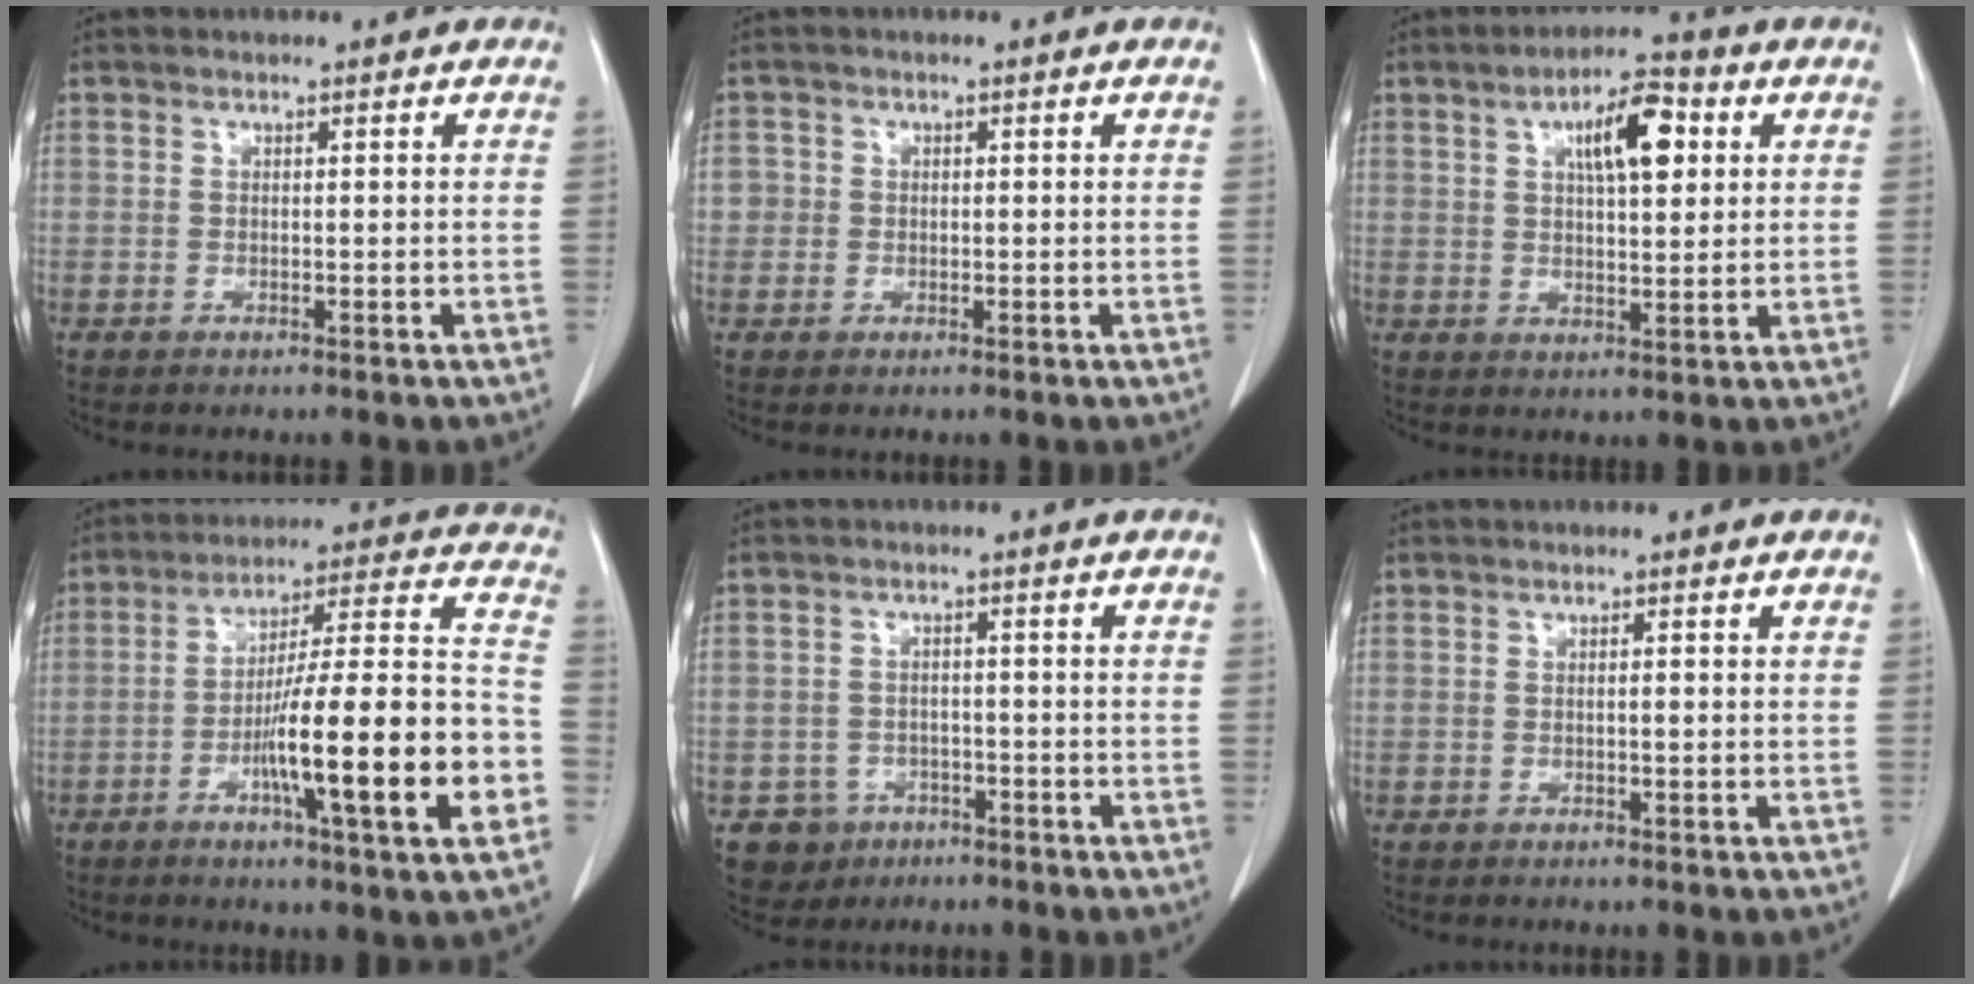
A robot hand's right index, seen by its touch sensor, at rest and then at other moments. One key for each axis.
{"total": 2.0, "fx": 0.1, "fy": 2.0, "fz": 0.2, "tx": 0.010, "ty": 0.007, "tz": 0.001}
{"total": 8.6, "fx": 3.0, "fy": 2.7, "fz": 7.6, "tx": -0.125, "ty": 0.015, "tz": 0.049}
{"total": 20.4, "fx": -6.5, "fy": 0.8, "fz": 19.3, "tx": -0.276, "ty": 0.004, "tz": -0.099}
{"total": 5.0, "fx": -2.6, "fy": 4.3, "fz": 0.3, "tx": -0.006, "ty": 0.010, "tz": -0.037}
{"total": 0.6, "fx": 0.0, "fy": 0.0, "fz": 0.6, "tx": -0.011, "ty": 0.001, "tz": 0.001}